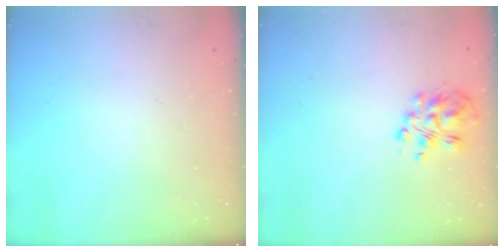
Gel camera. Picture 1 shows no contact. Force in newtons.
{"total": 7.6, "press": 7.4, "slide": 1.7}